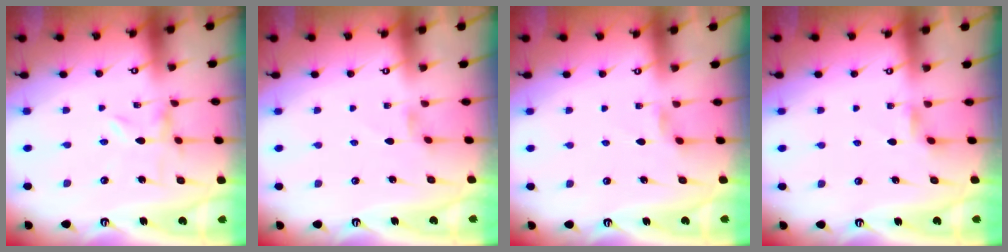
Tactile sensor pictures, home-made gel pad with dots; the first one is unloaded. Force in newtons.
{"total": 1.7, "press": 1.7, "slide": 0.3}
{"total": 2.5, "press": 2.4, "slide": 0.4}
{"total": 2.1, "press": 2.1, "slide": 0.3}